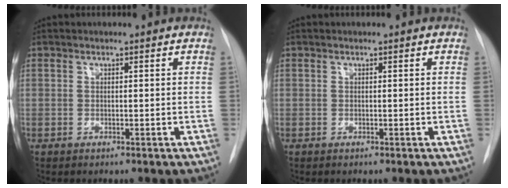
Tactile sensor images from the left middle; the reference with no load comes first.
{"total": 0.0}